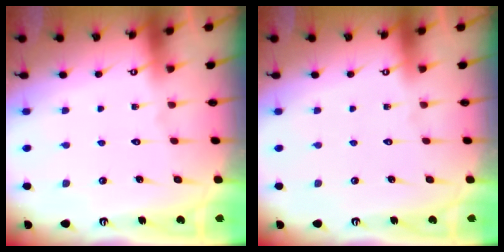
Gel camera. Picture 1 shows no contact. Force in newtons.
{"total": 0.0}